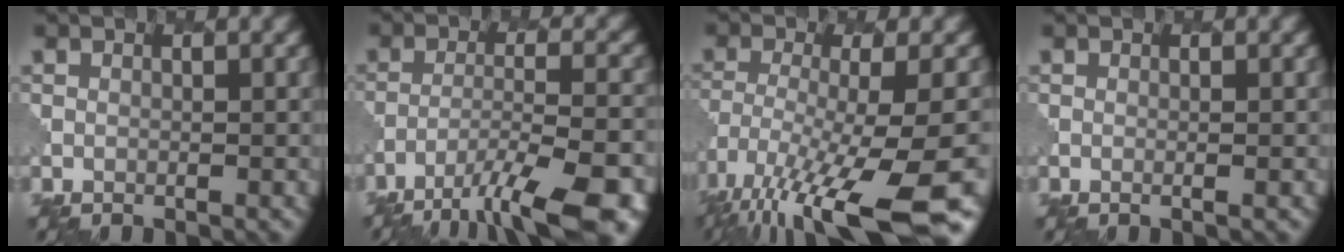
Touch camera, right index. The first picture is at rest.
{"total": 10.6, "force": [-7.2, 2.8, 7.2], "torque": [-0.117, -0.015, -0.107]}
{"total": 14.1, "force": [-8.6, 3.2, 10.8], "torque": [-0.216, -0.026, -0.129]}
{"total": 0.8, "force": [0.2, 0.2, 0.7], "torque": [-0.007, -0.001, -0.004]}